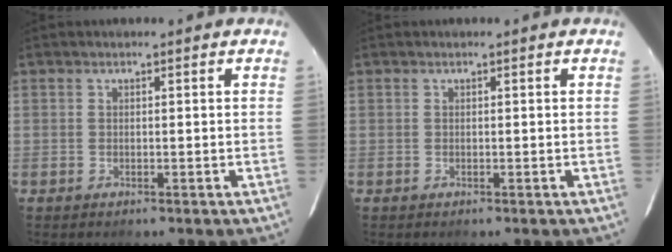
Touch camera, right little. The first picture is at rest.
{"total": 0.0}